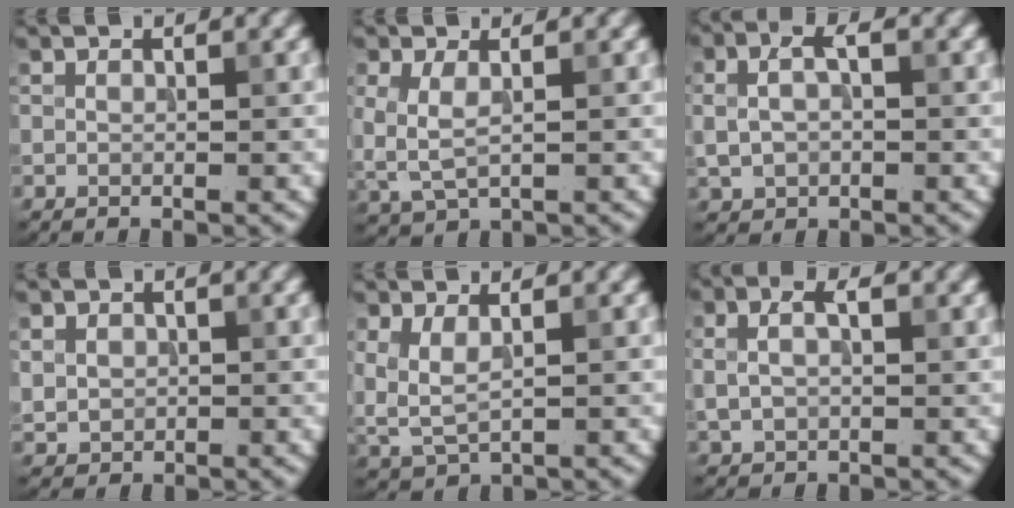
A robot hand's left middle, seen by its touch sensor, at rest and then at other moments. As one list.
[{"total": 3.3, "force": [0.1, 1.8, 2.8], "torque": [-0.072, -0.004, 0.002]}, {"total": 3.6, "force": [0.5, 2.2, 2.7], "torque": [-0.057, 0.006, 0.009]}, {"total": 2.0, "force": [0.3, 1.9, 0.8], "torque": [-0.018, -0.004, 0.010]}, {"total": 3.3, "force": [0.7, 1.7, 2.7], "torque": [-0.067, -0.003, 0.016]}, {"total": 3.2, "force": [0.8, 1.9, 2.5], "torque": [-0.055, 0.006, 0.015]}]